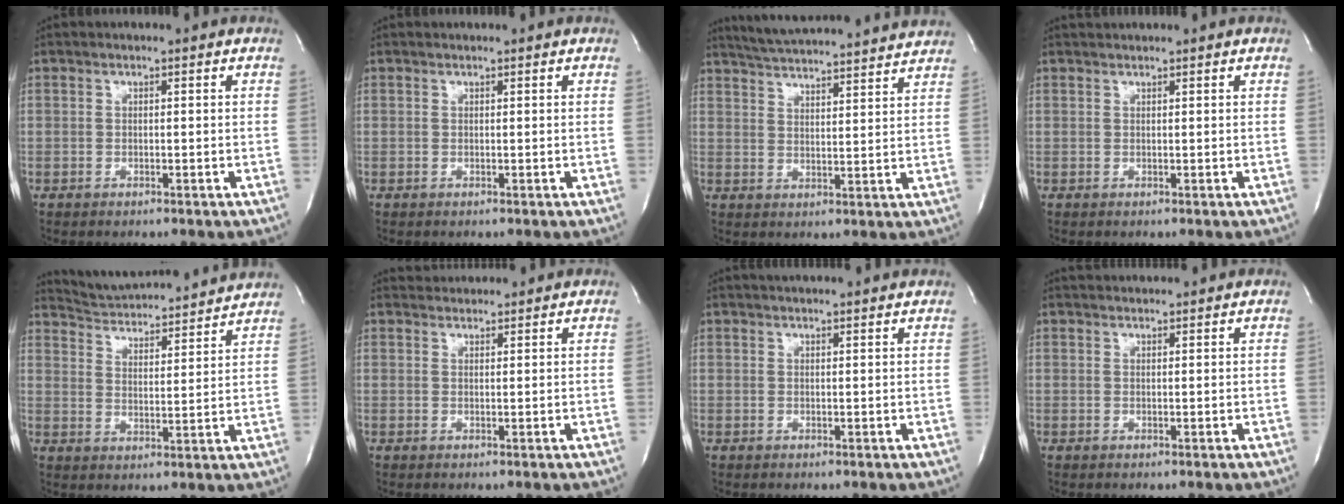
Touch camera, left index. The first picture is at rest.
{"total": 0.0}
{"total": 18.9, "force": [17.8, 0.9, 6.4], "torque": [-0.111, 0.001, 0.241]}
{"total": 1.0, "force": [1.0, -0.2, 0.0], "torque": [0.001, 0.014, 0.023]}
{"total": 15.5, "force": [14.9, 1.5, 3.7], "torque": [-0.064, -0.001, 0.213]}
{"total": 2.4, "force": [2.3, 0.4, -0.4], "torque": [-0.002, 0.019, 0.040]}
{"total": 6.5, "force": [6.1, 0.3, 2.2], "torque": [-0.032, 0.021, 0.066]}
{"total": 3.3, "force": [3.3, 0.4, 0.5], "torque": [-0.010, 0.026, 0.046]}